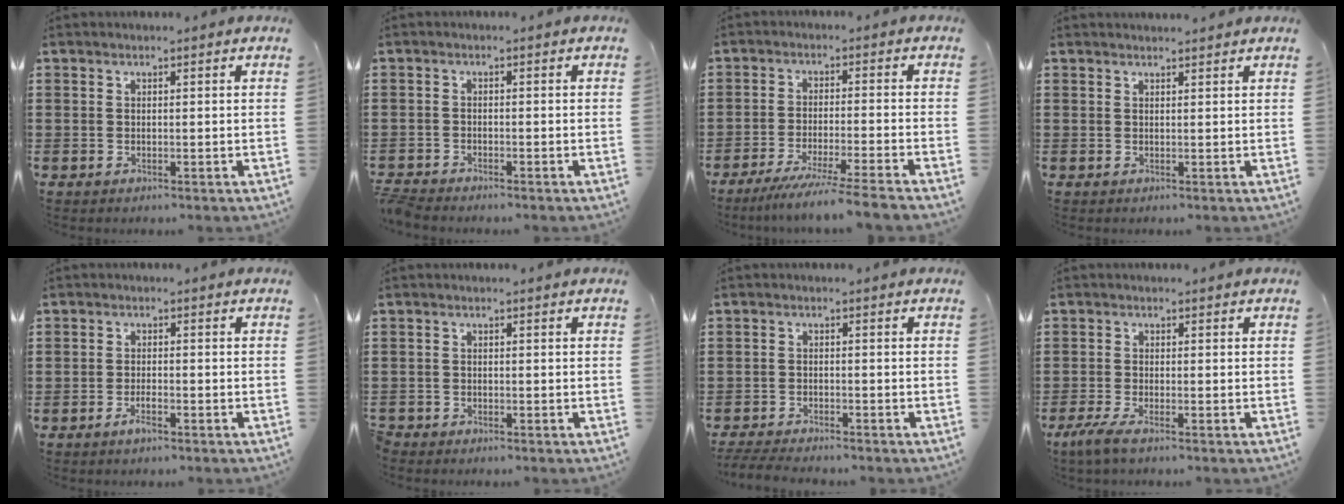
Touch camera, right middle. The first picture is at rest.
{"total": 2.0, "force": [-2.0, 0.1, 0.3], "torque": [-0.015, -0.002, -0.043]}
{"total": 5.8, "force": [-5.2, -0.5, 2.6], "torque": [-0.044, -0.018, -0.097]}
{"total": 0.9, "force": [0.9, 0.0, 0.1], "torque": [-0.004, 0.000, 0.018]}
{"total": 2.1, "force": [-1.5, 0.6, 1.3], "torque": [-0.031, -0.002, -0.030]}
{"total": 1.1, "force": [-1.0, 0.3, -0.1], "torque": [-0.001, 0.004, -0.023]}
{"total": 3.1, "force": [-3.0, 0.4, 0.5], "torque": [-0.017, 0.000, -0.066]}
{"total": 2.8, "force": [-2.0, 0.5, 1.9], "torque": [-0.047, -0.003, -0.041]}